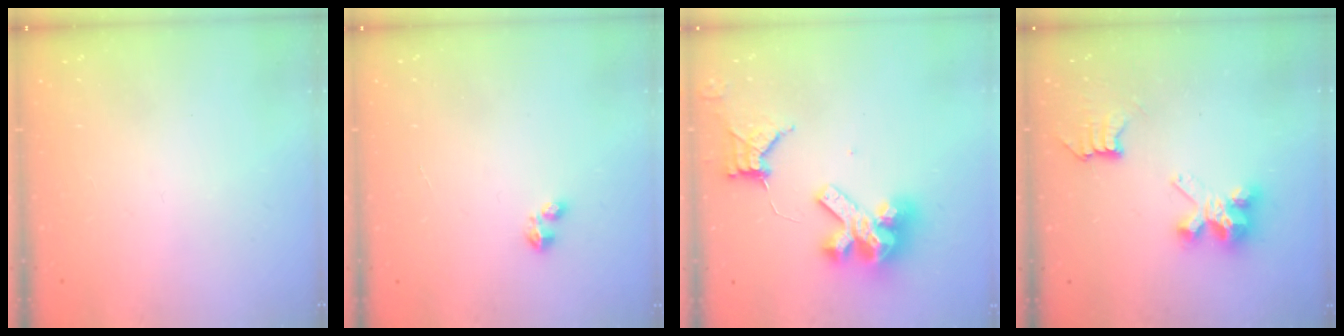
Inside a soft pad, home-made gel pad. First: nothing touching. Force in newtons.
{"total": 2.4, "press": 2.4, "slide": 0.3}
{"total": 13.7, "press": 13.6, "slide": 1.8}
{"total": 6.4, "press": 6.4, "slide": 0.1}